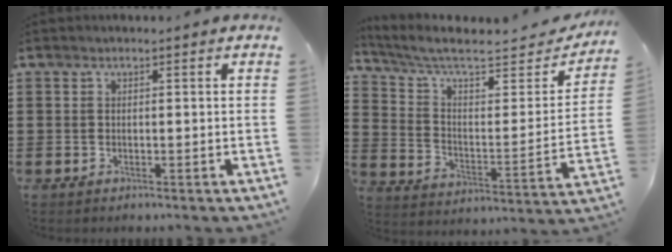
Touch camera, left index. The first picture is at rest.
{"total": 7.4, "force": [6.0, 1.6, 4.0], "torque": [-0.105, -0.037, 0.101]}